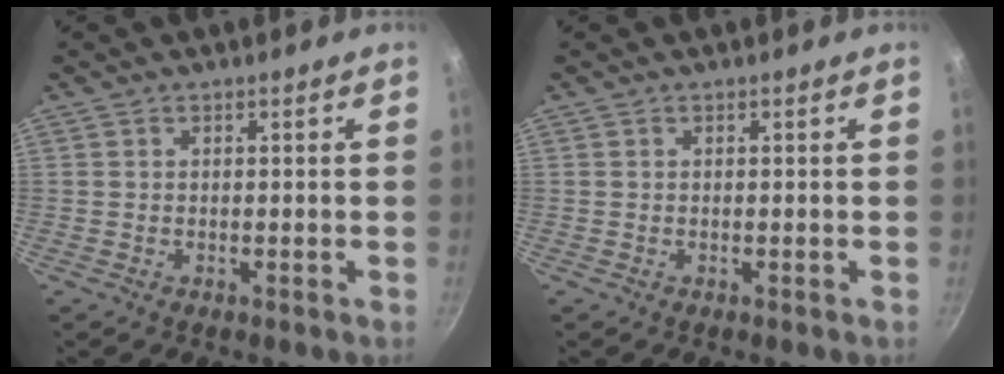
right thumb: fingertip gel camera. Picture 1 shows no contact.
{"total": 0.0}